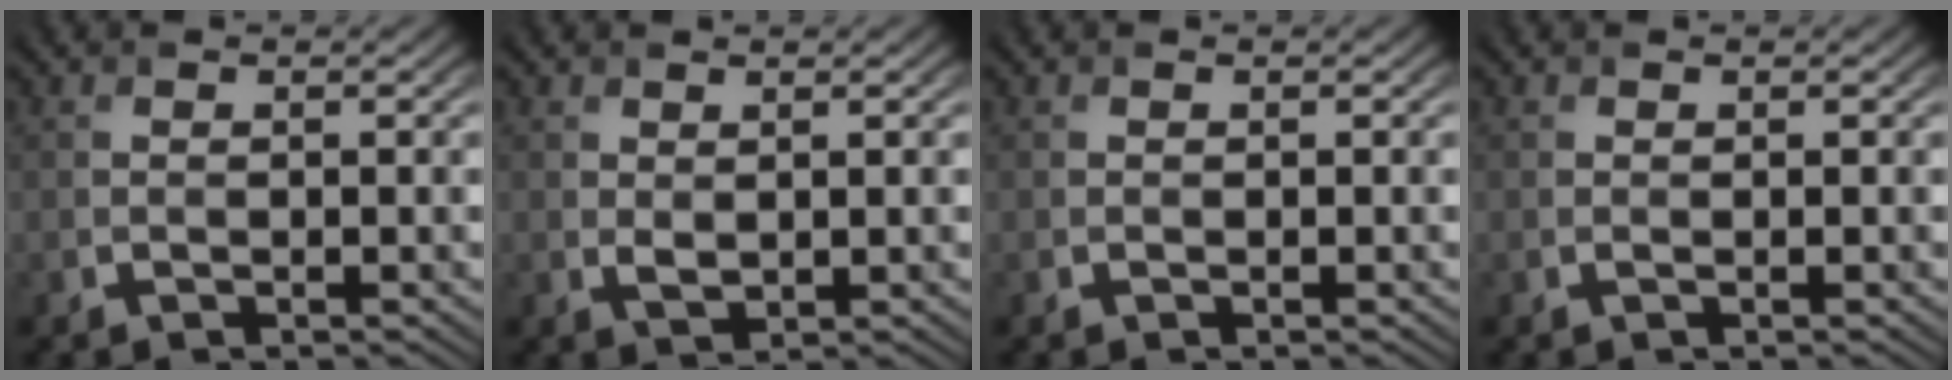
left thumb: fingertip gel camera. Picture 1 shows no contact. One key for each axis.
{"total": 1.3, "fx": 0.6, "fy": 0.7, "fz": 0.9, "tx": -0.021, "ty": -0.005, "tz": 0.016}
{"total": 0.0}
{"total": 0.0}